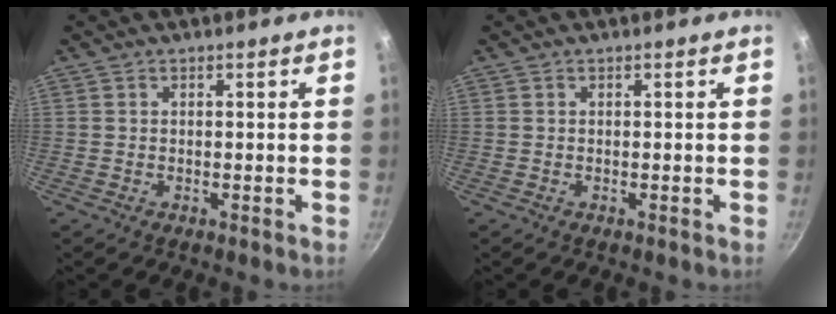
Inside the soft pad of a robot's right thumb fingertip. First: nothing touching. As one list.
[{"total": 0.0}]